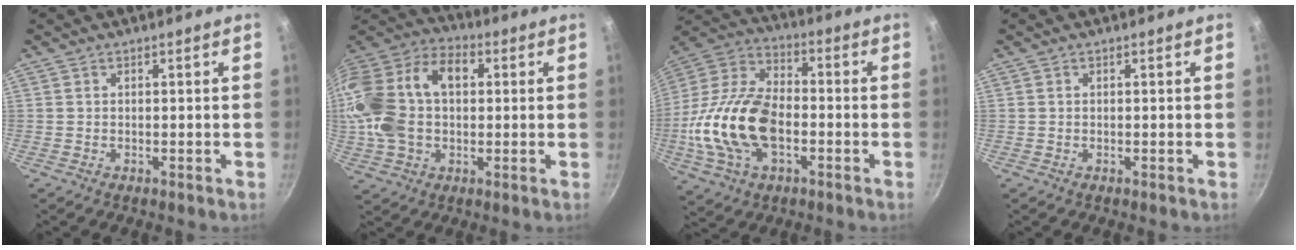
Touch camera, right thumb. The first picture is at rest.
{"total": 24.6, "force": [2.7, 17.0, 17.6], "torque": [-0.367, 0.051, 0.035]}
{"total": 20.7, "force": [-4.0, 12.5, 16.1], "torque": [-0.302, 0.037, -0.082]}
{"total": 0.0}